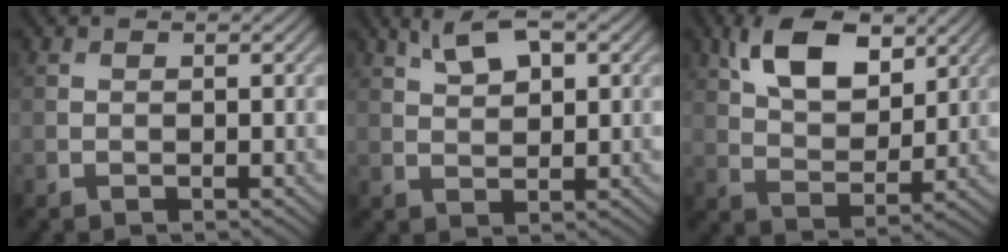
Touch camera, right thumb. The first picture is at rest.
{"total": 4.9, "force": [2.7, 2.0, 3.6], "torque": [-0.080, 0.007, 0.053]}
{"total": 10.2, "force": [5.2, 5.3, 7.0], "torque": [-0.147, 0.006, 0.099]}